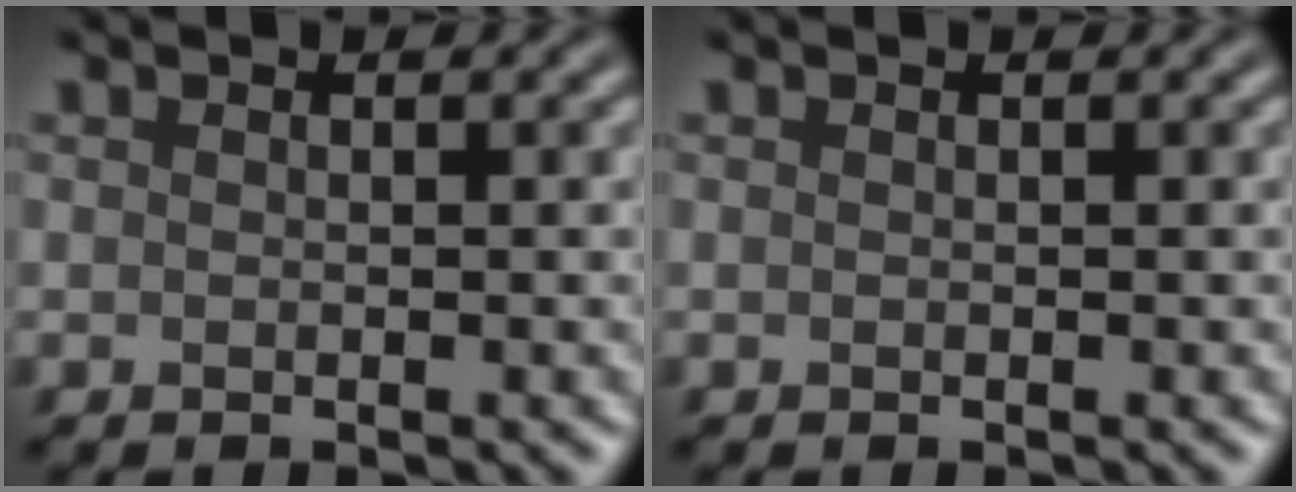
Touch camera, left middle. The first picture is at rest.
{"total": 0.0}